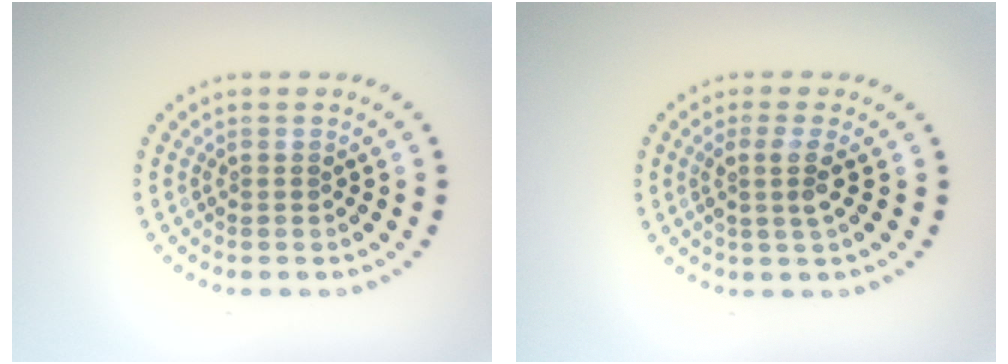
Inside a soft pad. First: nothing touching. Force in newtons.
{"total": 2.2, "press": 1.7, "slide": 1.3}